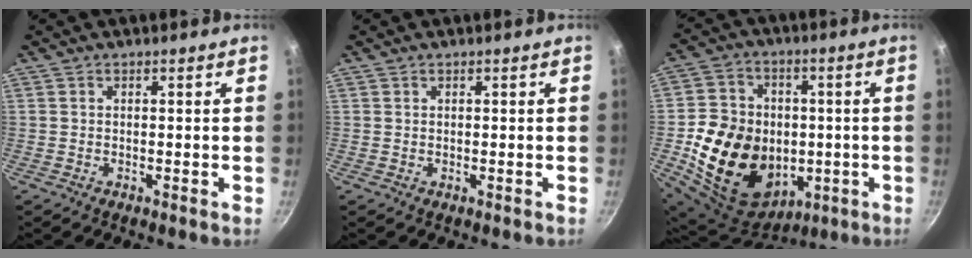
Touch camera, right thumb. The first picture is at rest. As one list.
[{"total": 0.0}, {"total": 22.1, "force": [-2.4, 17.6, 13.1], "torque": [-0.219, 0.016, -0.023]}]